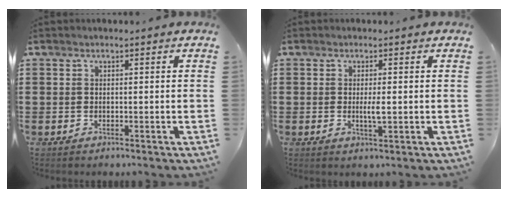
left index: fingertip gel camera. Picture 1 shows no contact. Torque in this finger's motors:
{"motor_torque": [0.58, 0.08, 0.08, 0.06]}